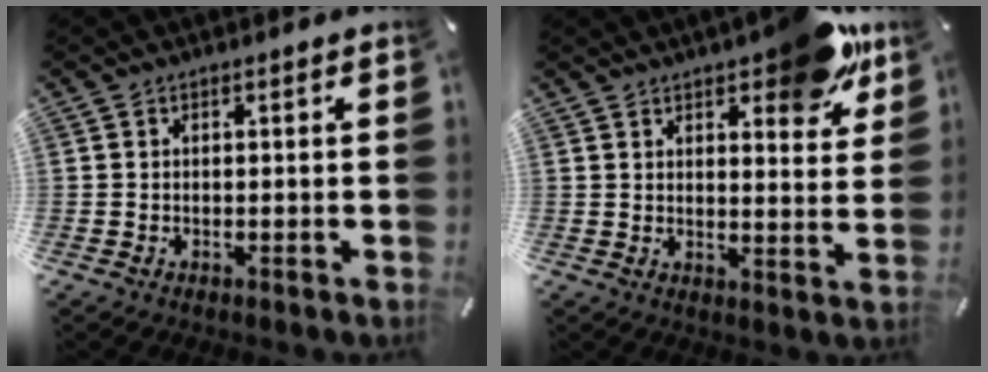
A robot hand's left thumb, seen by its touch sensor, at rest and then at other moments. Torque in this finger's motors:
{"motor_torque": [2.21, 2.10, 1.41, -1.36, 0.37]}